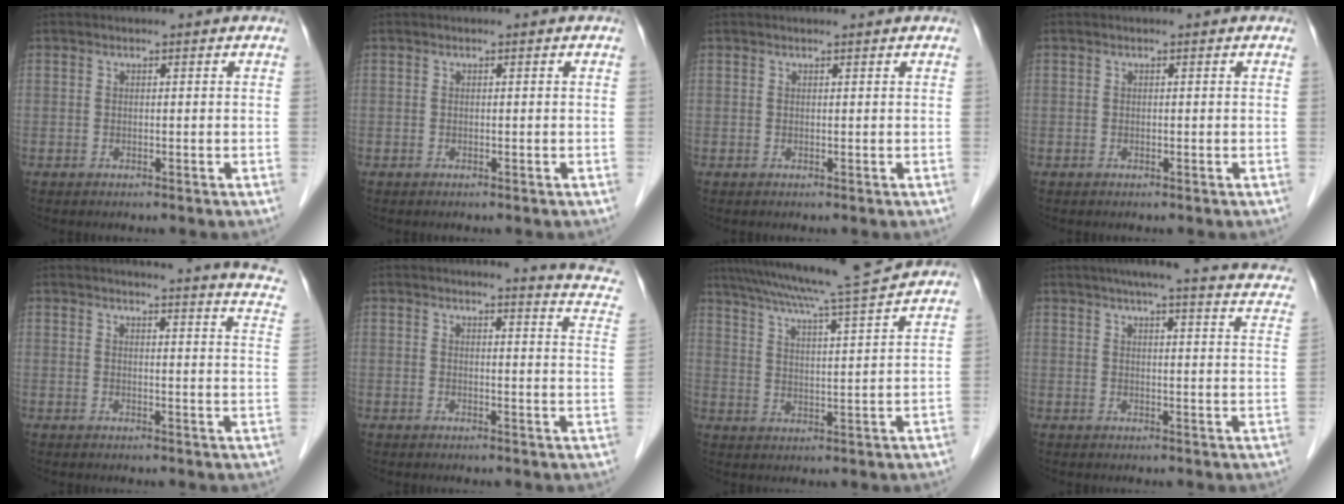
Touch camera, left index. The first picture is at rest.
{"total": 0.0}
{"total": 1.6, "force": [1.5, 0.0, 0.5], "torque": [-0.008, 0.012, 0.022]}
{"total": 0.0}
{"total": 15.3, "force": [13.4, 0.7, 7.2], "torque": [-0.088, -0.047, 0.130]}
{"total": 7.7, "force": [6.8, 0.2, 3.6], "torque": [-0.045, -0.035, 0.051]}
{"total": 14.6, "force": [13.1, -1.7, 6.2], "torque": [-0.115, -0.005, 0.192]}
{"total": 21.3, "force": [18.0, 2.0, 11.3], "torque": [-0.151, -0.003, 0.200]}